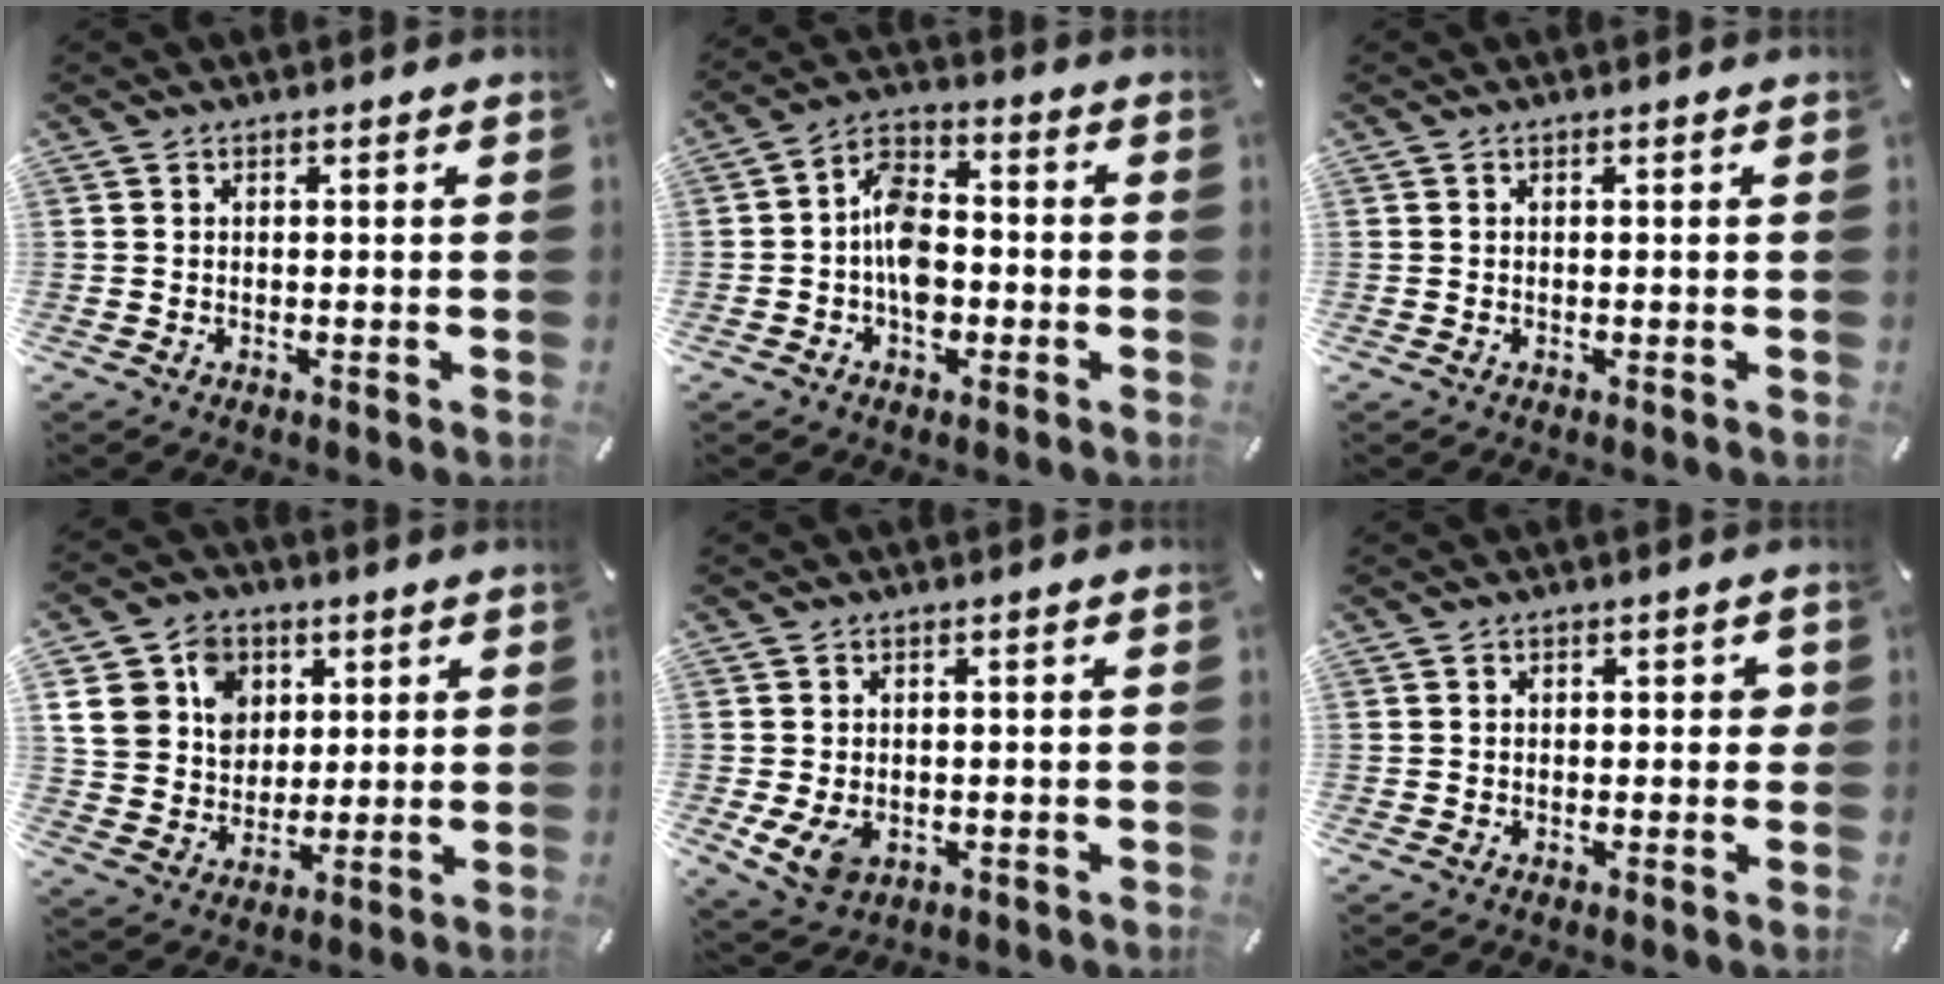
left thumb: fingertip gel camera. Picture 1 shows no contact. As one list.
[{"total": 9.2, "force": [-2.1, 6.3, 6.3], "torque": [-0.108, 0.017, -0.037]}, {"total": 0.0}, {"total": 13.6, "force": [4.7, 11.7, 5.0], "torque": [-0.093, -0.004, 0.090]}, {"total": 5.0, "force": [-1.1, 3.9, 2.9], "torque": [-0.061, 0.000, -0.022]}, {"total": 2.2, "force": [-0.1, 1.6, 1.5], "torque": [-0.012, 0.002, -0.008]}]